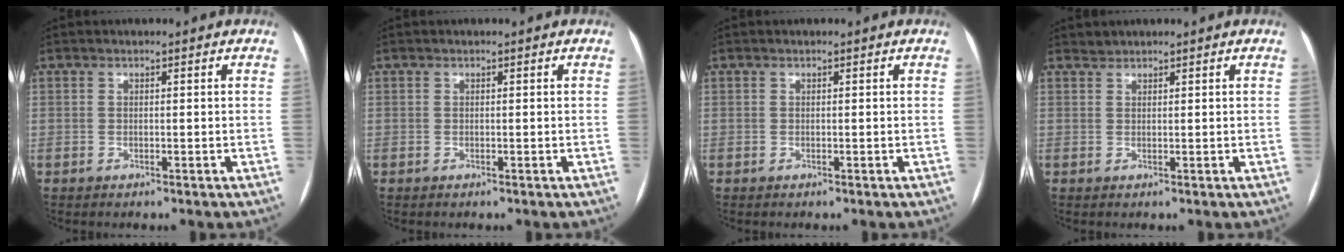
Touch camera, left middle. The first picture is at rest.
{"total": 0.0}
{"total": 0.0}
{"total": 0.9, "force": [0.8, 0.2, -0.2], "torque": [0.000, 0.004, 0.015]}